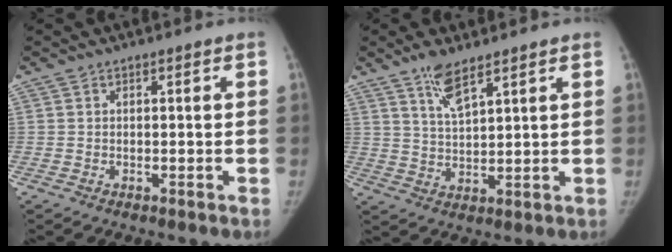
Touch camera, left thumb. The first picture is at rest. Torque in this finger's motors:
{"motor_torque": [0.75, 0.47, 0.44, -0.67, 0.04]}